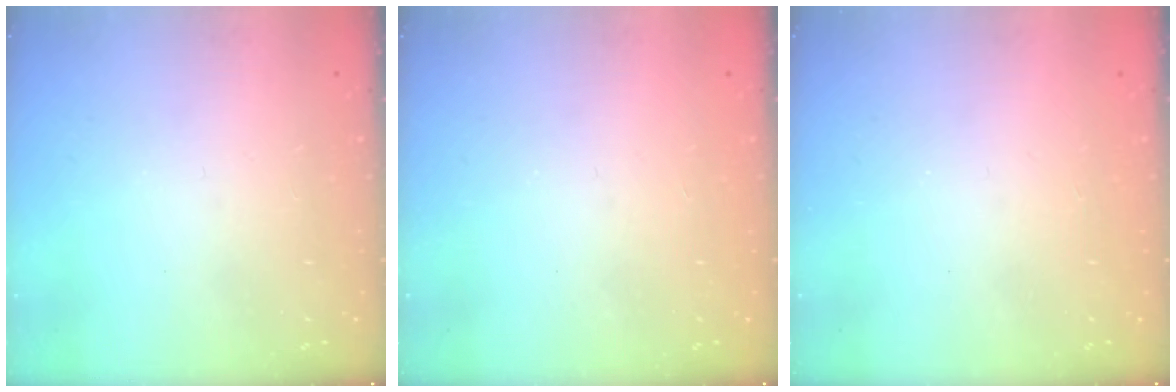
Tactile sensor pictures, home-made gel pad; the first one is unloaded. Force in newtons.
{"total": 1.1, "press": 1.0, "slide": 0.4}
{"total": 1.2, "press": 1.0, "slide": 0.6}